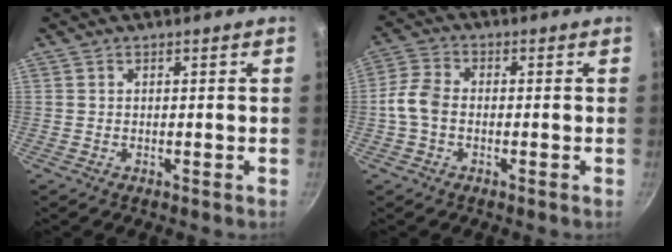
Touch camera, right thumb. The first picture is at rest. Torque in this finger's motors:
{"motor_torque": [0.41, 1.30, 0.64, -0.50, 0.08]}